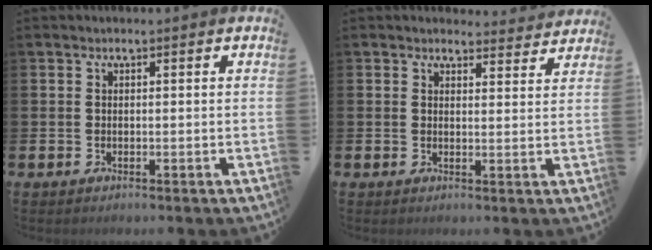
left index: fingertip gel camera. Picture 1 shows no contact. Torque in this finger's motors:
{"motor_torque": [0.95, -1.19, 0.18, -0.01]}